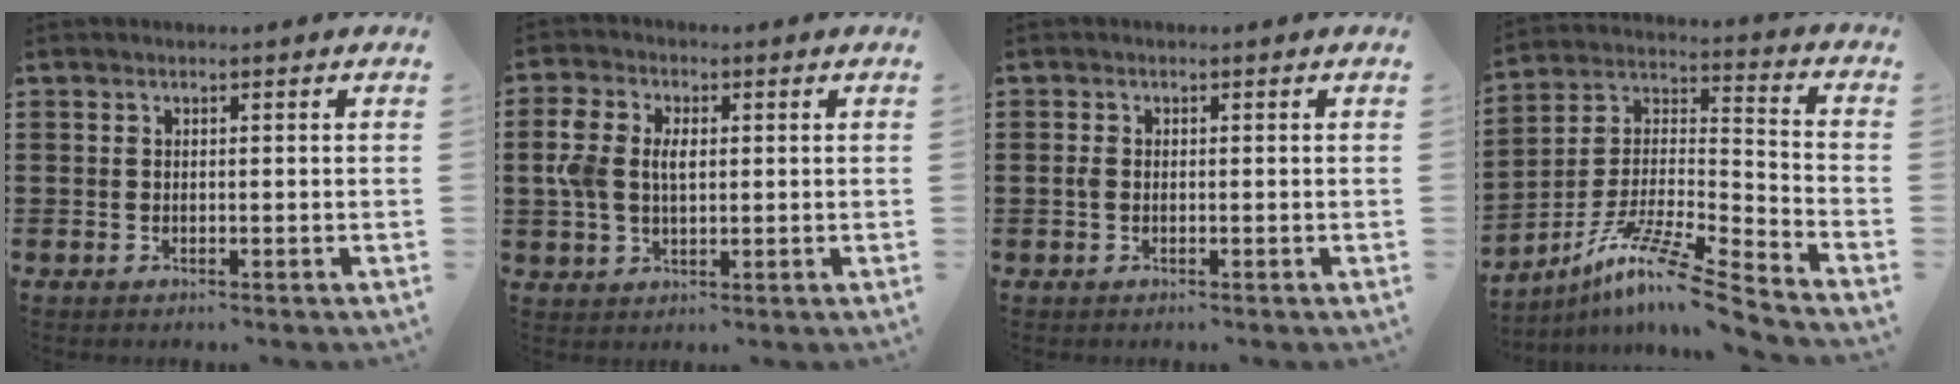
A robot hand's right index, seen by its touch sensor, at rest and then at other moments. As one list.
[{"total": 5.1, "force": [0.5, 3.3, 3.9], "torque": [-0.097, 0.008, 0.002]}, {"total": 1.1, "force": [-0.2, 0.7, 0.9], "torque": [-0.027, 0.001, -0.007]}, {"total": 10.9, "force": [-8.8, 0.2, 6.5], "torque": [-0.119, 0.006, -0.174]}]